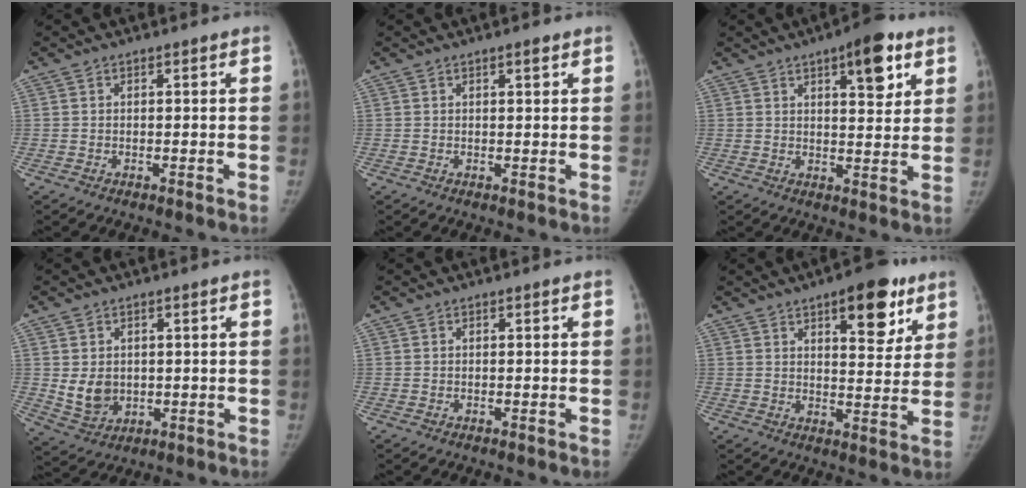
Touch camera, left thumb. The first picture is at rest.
{"total": 1.3, "force": [0.8, 0.4, 1.0], "torque": [-0.009, -0.002, 0.012]}
{"total": 9.8, "force": [5.0, 3.6, 7.6], "torque": [-0.079, -0.020, 0.067]}
{"total": 6.2, "force": [0.3, 5.1, 3.5], "torque": [-0.042, -0.013, 0.023]}
{"total": 0.0}
{"total": 12.9, "force": [7.1, 5.4, 9.2], "torque": [-0.081, -0.029, 0.096]}